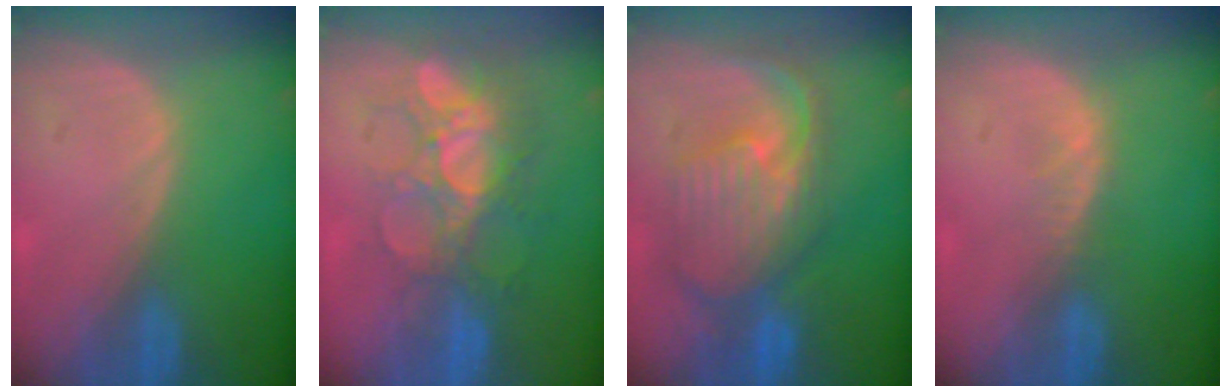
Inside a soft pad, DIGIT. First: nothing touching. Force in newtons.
{"total": 9.4, "press": 8.5, "slide": 4.0}
{"total": 10.5, "press": 9.4, "slide": 4.7}
{"total": 1.5, "press": 1.5, "slide": 0.2}